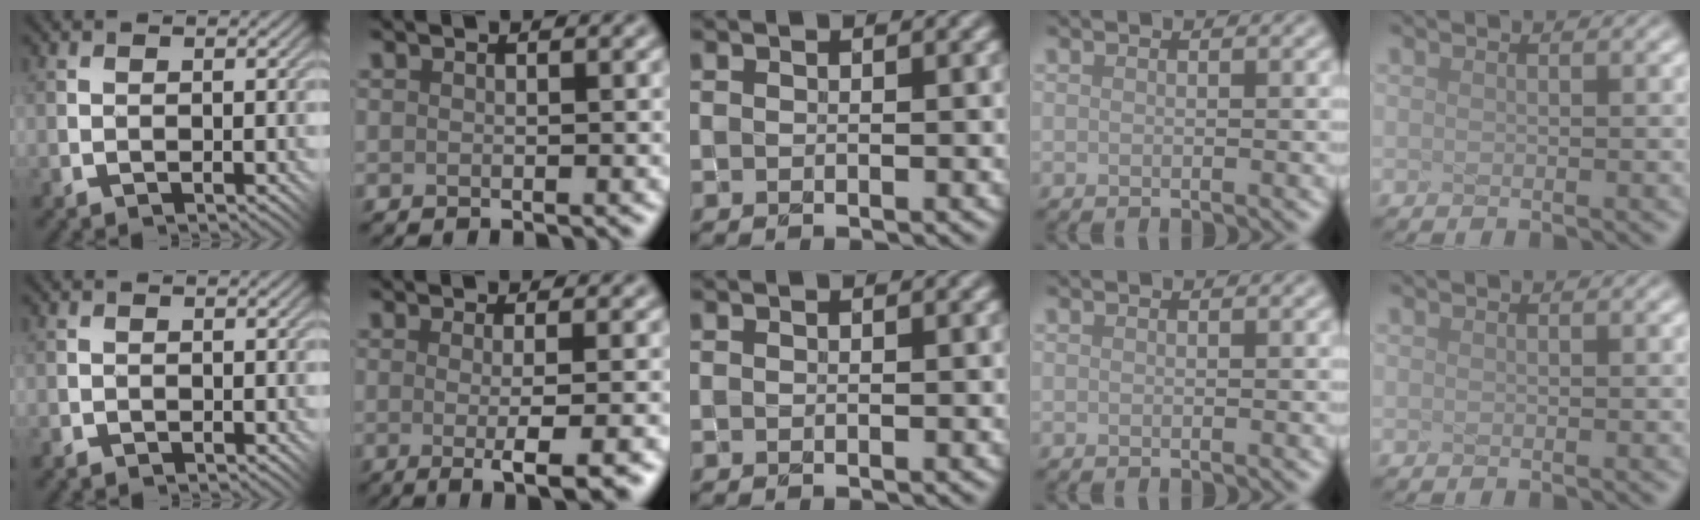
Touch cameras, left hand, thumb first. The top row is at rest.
{"thumb": {"total": 0.8, "force": [-0.6, 0.5, 0.0], "torque": [0.002, -0.002, -0.012]}, "index": {"total": 5.0, "force": [-1.0, 1.2, 4.8], "torque": [-0.062, -0.006, -0.013]}}